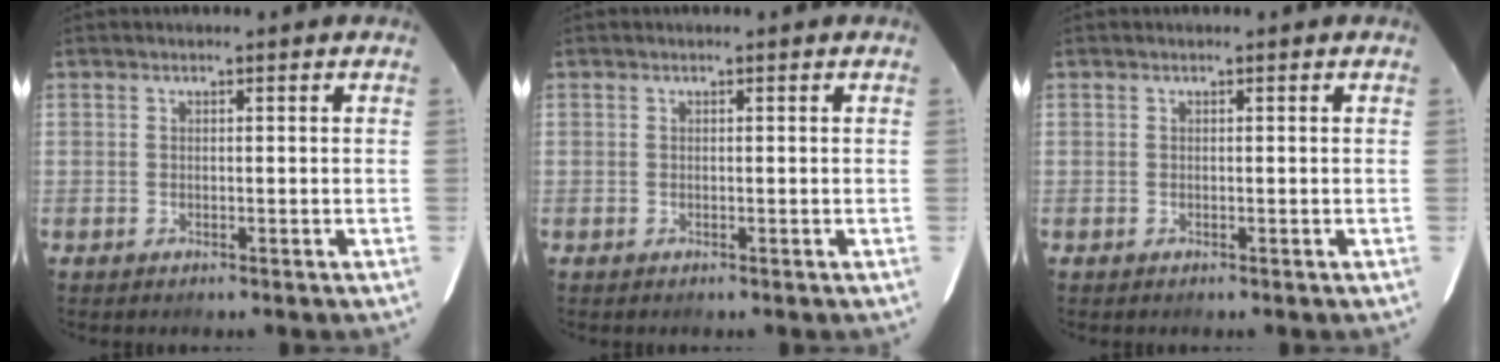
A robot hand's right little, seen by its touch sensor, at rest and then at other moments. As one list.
[{"total": 0.0}, {"total": 0.0}]